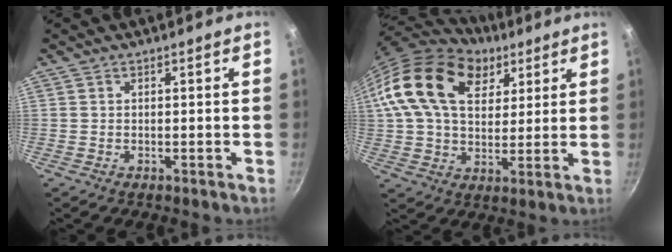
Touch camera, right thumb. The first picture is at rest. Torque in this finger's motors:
{"motor_torque": [-1.49, 2.71, 1.34, -0.34, 0.61]}